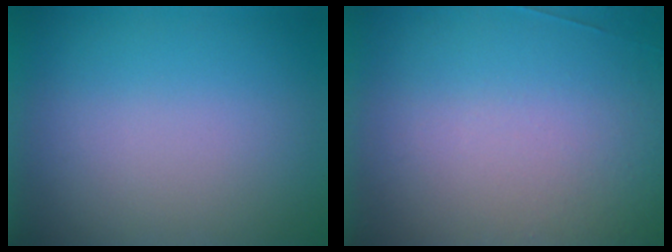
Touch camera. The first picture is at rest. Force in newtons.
{"total": 4.6}